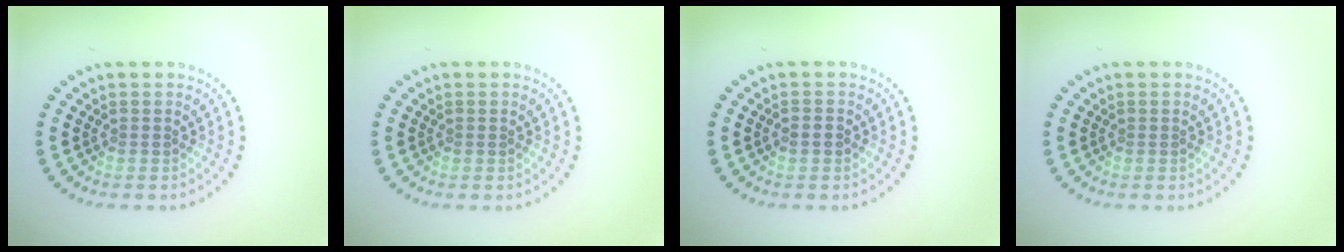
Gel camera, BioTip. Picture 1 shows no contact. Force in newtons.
{"total": 0.0}
{"total": 1.4, "press": 1.4, "slide": 0.0}
{"total": 0.0}